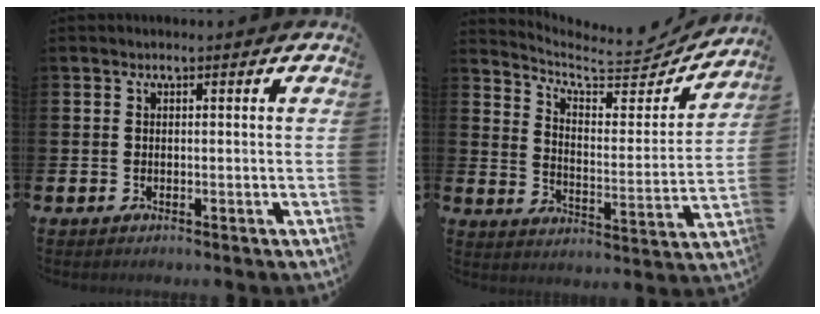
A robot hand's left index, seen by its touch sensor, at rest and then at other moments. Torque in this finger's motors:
{"motor_torque": [1.07, -1.07, -0.05, 0.00]}